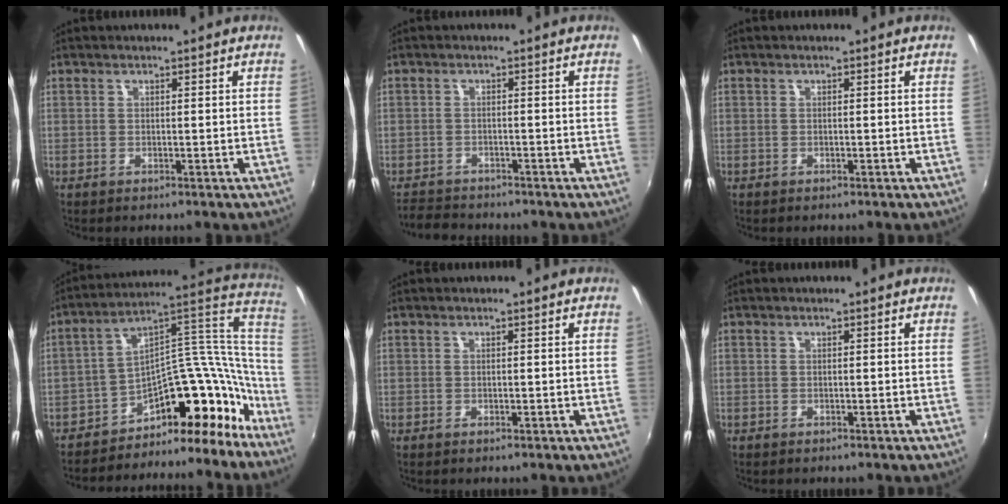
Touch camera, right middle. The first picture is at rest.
{"total": 3.9, "force": [-3.4, 1.9, 0.1], "torque": [-0.016, 0.010, -0.065]}
{"total": 0.0}
{"total": 22.3, "force": [-17.9, 10.4, 8.3], "torque": [-0.092, 0.096, -0.271]}
{"total": 0.0}
{"total": 0.0}